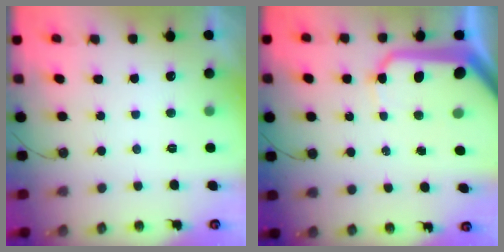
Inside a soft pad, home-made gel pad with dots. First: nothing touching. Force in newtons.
{"total": 17.9, "press": 17.8, "slide": 2.6}